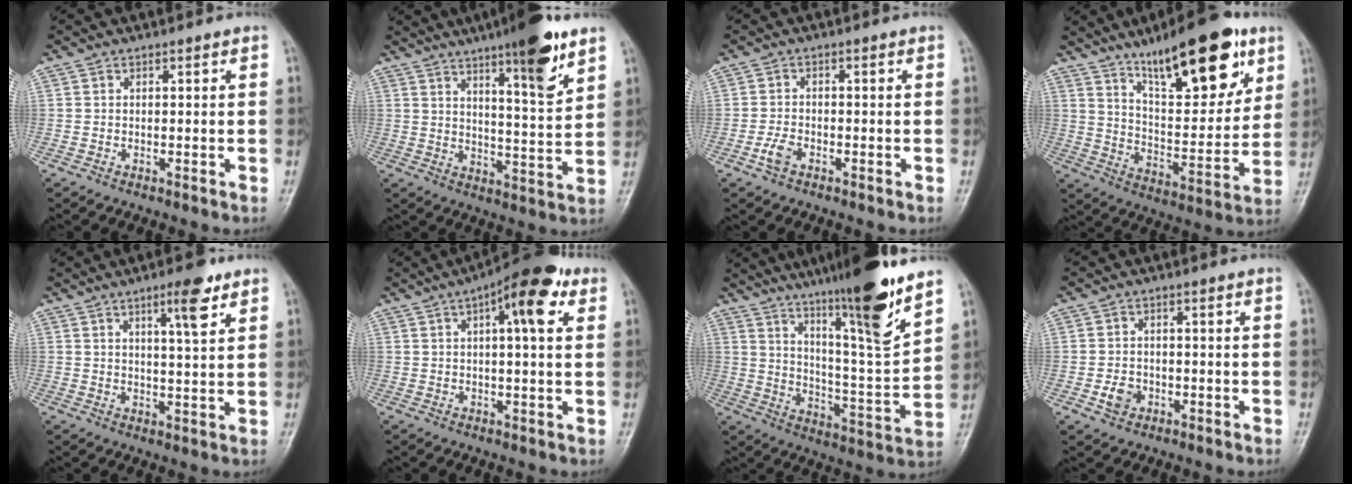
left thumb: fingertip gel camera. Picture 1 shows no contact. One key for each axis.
{"total": 13.6, "fx": 8.4, "fy": 2.2, "fz": 10.5, "tx": -0.142, "ty": -0.050, "tz": 0.127}
{"total": 2.8, "fx": -1.5, "fy": 1.5, "fz": 1.7, "tx": -0.039, "ty": 0.008, "tz": -0.031}
{"total": 21.4, "fx": 12.9, "fy": 7.1, "fz": 15.5, "tx": -0.193, "ty": -0.059, "tz": 0.212}
{"total": 6.8, "fx": 3.9, "fy": 1.3, "fz": 5.5, "tx": -0.076, "ty": -0.022, "tz": 0.059}
{"total": 11.5, "fx": 4.6, "fy": 3.5, "fz": 9.9, "tx": -0.130, "ty": 0.012, "tz": 0.058}
{"total": 19.0, "fx": 13.3, "fy": 0.9, "fz": 13.6, "tx": -0.192, "ty": -0.074, "tz": 0.218}
{"total": 3.1, "fx": -1.2, "fy": 2.5, "fz": 1.4, "tx": -0.018, "ty": 0.007, "tz": -0.020}